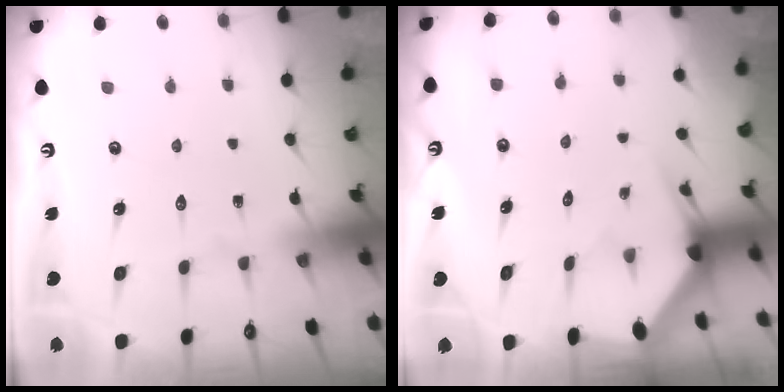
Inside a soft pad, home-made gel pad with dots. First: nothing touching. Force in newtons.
{"total": 2.8, "press": 2.8, "slide": 0.1}